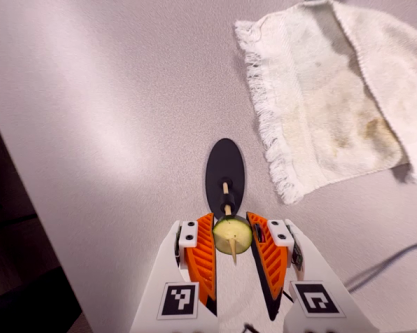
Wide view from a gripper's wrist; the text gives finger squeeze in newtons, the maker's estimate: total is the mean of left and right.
{"total": 13.5, "left": 14.1, "right": 12.9}